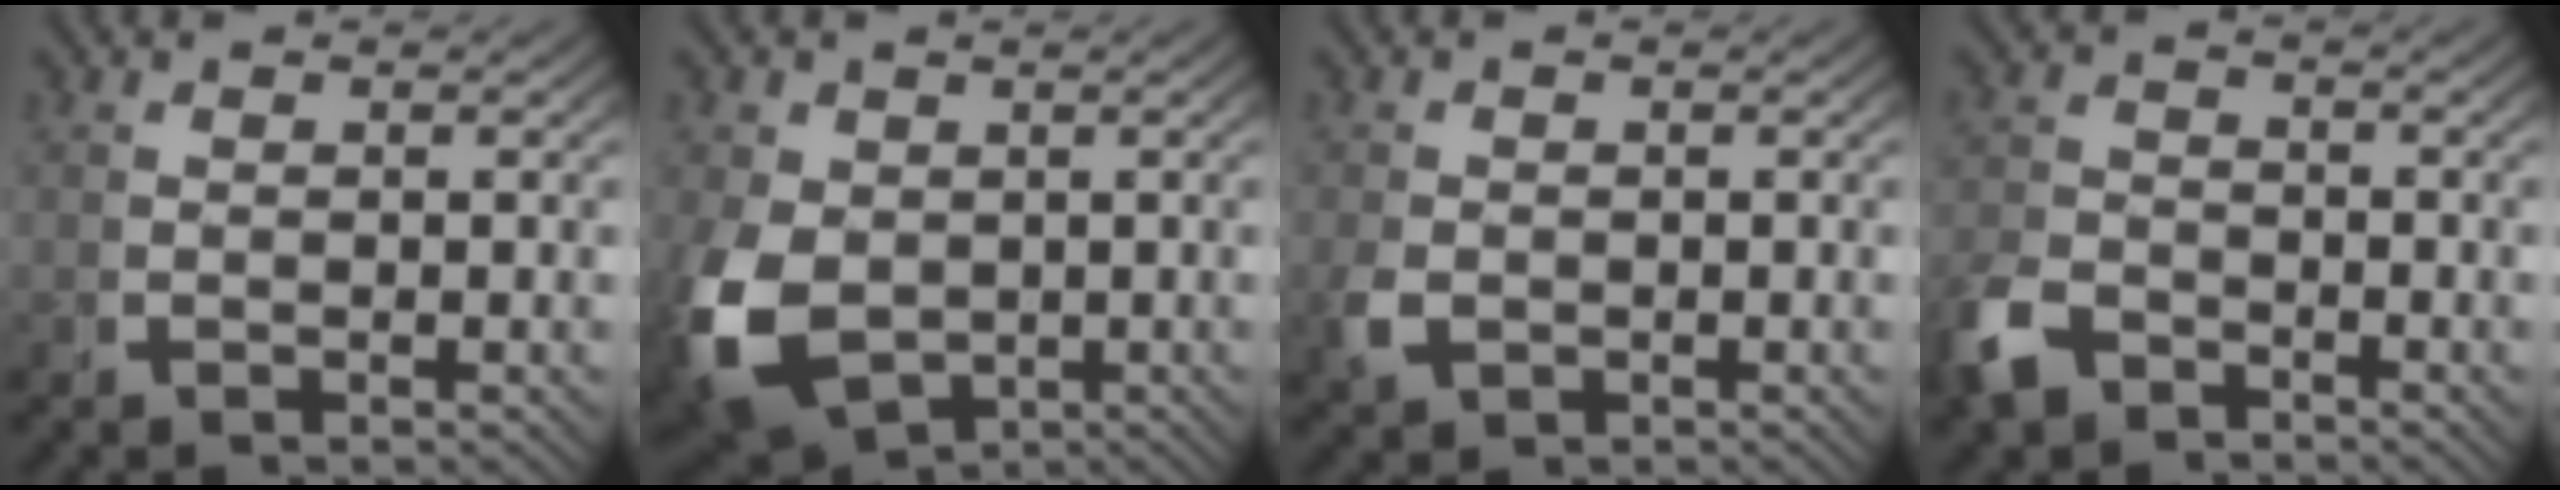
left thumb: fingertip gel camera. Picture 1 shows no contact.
{"total": 8.3, "force": [-2.3, 6.1, 5.0], "torque": [-0.134, -0.043, -0.015]}
{"total": 2.3, "force": [-0.8, 1.8, 1.2], "torque": [-0.034, -0.007, -0.011]}
{"total": 4.2, "force": [-3.3, 2.2, 1.3], "torque": [-0.035, -0.016, -0.057]}